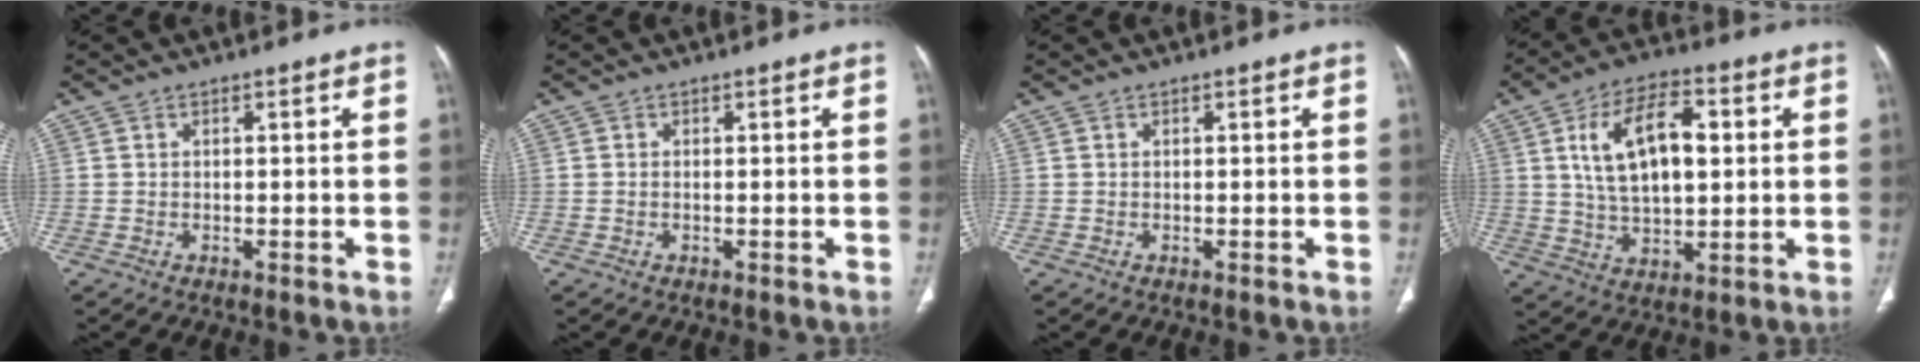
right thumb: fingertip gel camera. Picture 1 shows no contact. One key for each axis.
{"total": 0.0}
{"total": 0.0}
{"total": 14.8, "fx": 3.2, "fy": 7.8, "fz": 12.1, "tx": -0.199, "ty": 0.004, "tz": 0.057}